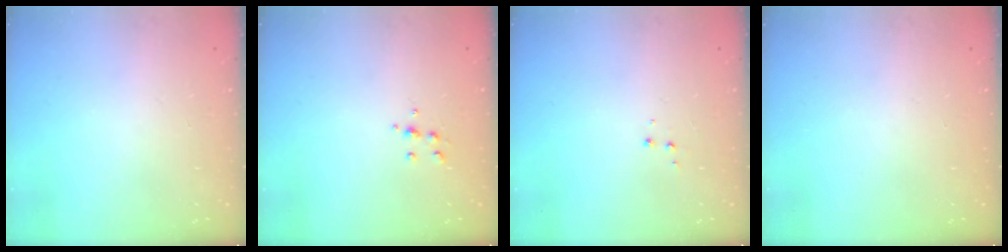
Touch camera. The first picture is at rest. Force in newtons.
{"total": 5.8, "press": 5.7, "slide": 0.8}
{"total": 3.9, "press": 3.9, "slide": 0.5}
{"total": 0.0}